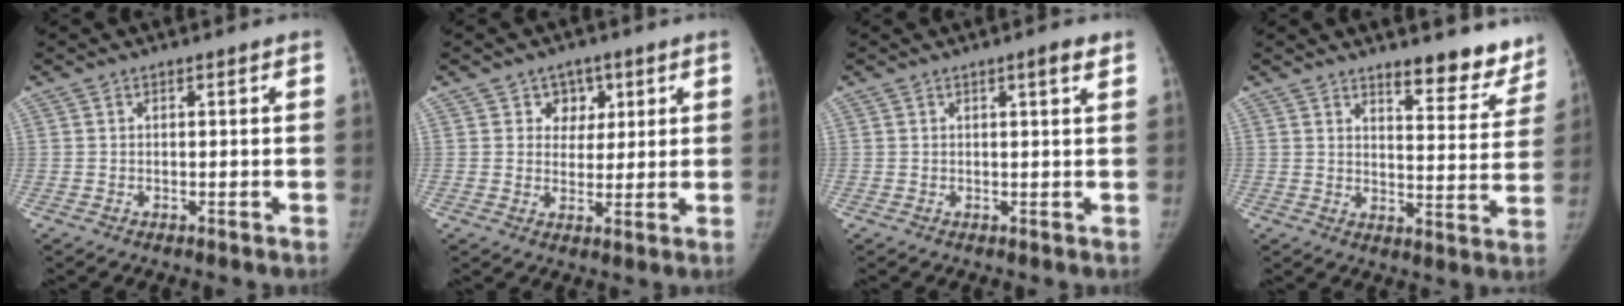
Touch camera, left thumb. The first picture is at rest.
{"total": 4.9, "force": [2.1, 4.2, 1.3], "torque": [0.019, -0.004, 0.029]}
{"total": 2.3, "force": [1.3, 0.1, 1.9], "torque": [-0.028, -0.005, 0.018]}
{"total": 11.3, "force": [9.5, 3.7, 4.9], "torque": [-0.014, -0.070, 0.115]}